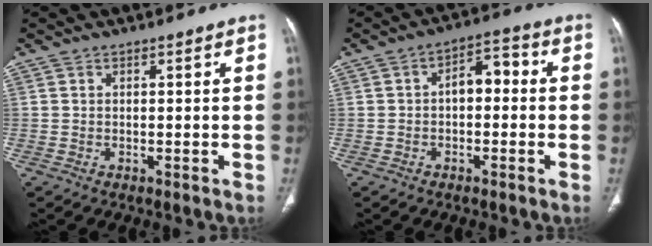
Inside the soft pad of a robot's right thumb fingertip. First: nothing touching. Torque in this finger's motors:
{"motor_torque": [0.46, 1.46, 0.91, 0.17, 0.04]}